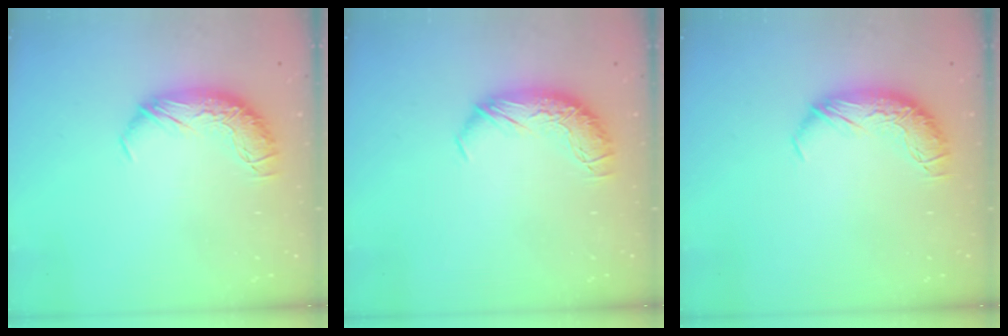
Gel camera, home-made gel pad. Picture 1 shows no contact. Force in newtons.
{"total": 0.0}
{"total": 0.0}